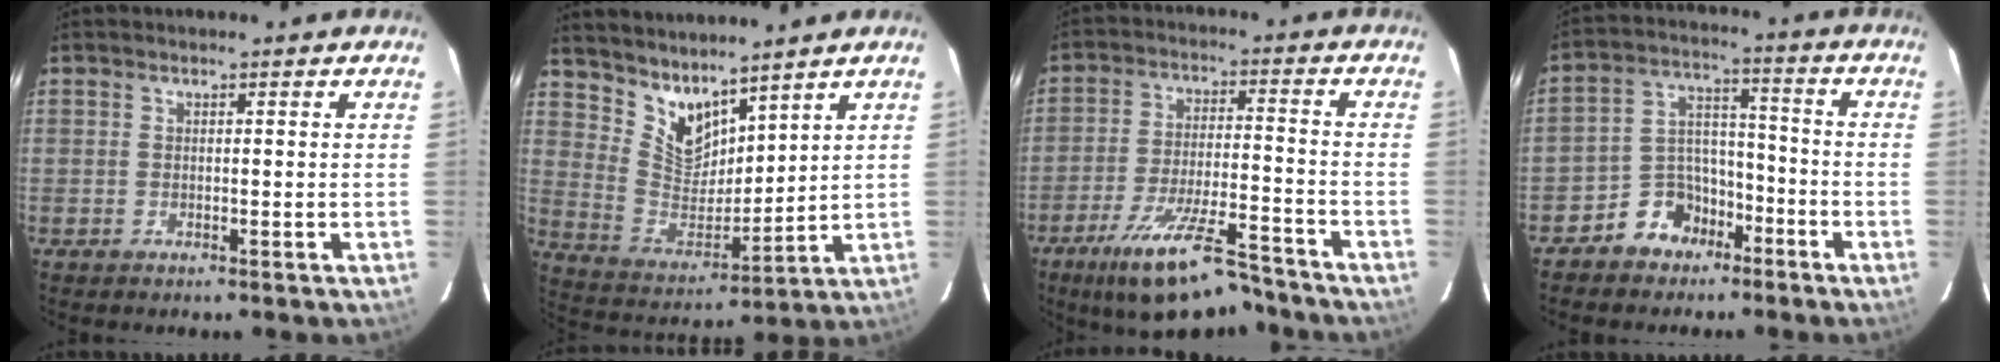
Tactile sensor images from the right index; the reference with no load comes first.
{"total": 10.4, "force": [8.6, 4.3, 3.9], "torque": [-0.078, -0.007, 0.182]}
{"total": 15.7, "force": [-12.2, 3.8, 9.0], "torque": [-0.179, -0.020, -0.197]}
{"total": 8.8, "force": [-6.0, 6.2, 1.7], "torque": [-0.031, 0.045, -0.097]}